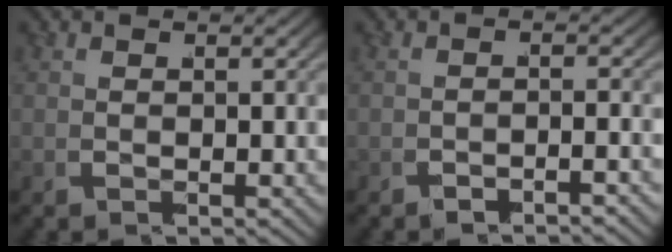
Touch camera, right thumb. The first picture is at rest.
{"total": 1.8, "force": [-1.7, -0.2, -0.1], "torque": [-0.005, -0.003, -0.032]}